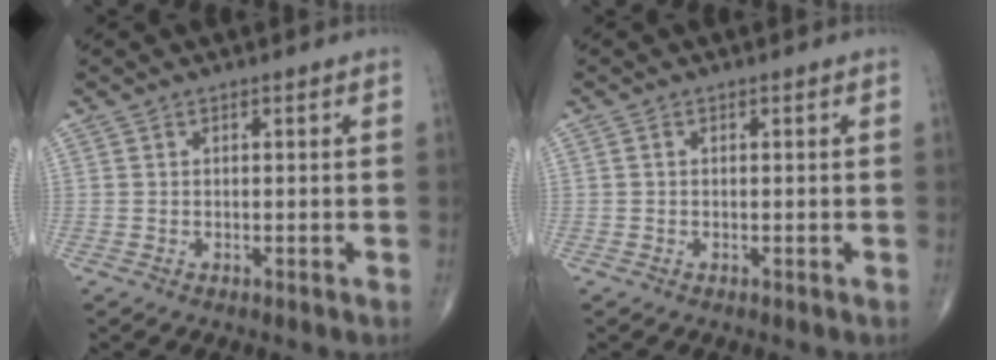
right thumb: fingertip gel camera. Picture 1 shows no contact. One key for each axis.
{"total": 0.0}